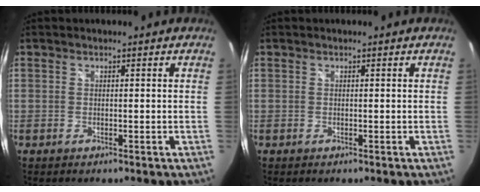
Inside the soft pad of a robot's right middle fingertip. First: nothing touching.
{"total": 0.0}